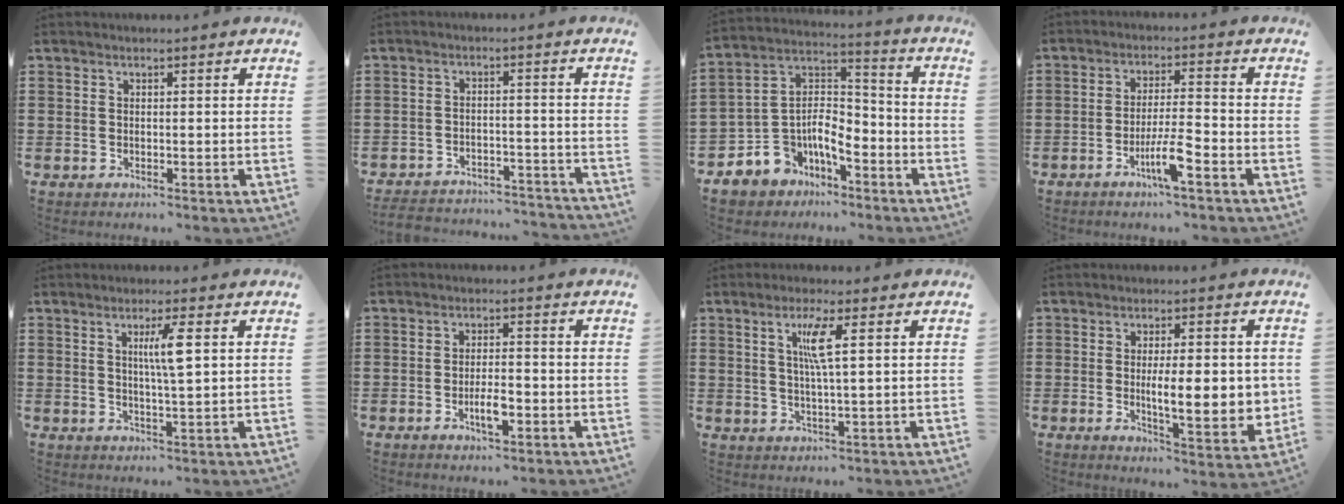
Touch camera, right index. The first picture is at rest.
{"total": 4.4, "force": [-4.3, 0.4, 0.7], "torque": [-0.021, -0.002, -0.090]}
{"total": 6.6, "force": [-3.9, 4.9, 2.2], "torque": [-0.069, -0.009, -0.078]}
{"total": 5.8, "force": [-3.1, 0.5, 4.9], "torque": [-0.100, -0.011, -0.058]}
{"total": 4.6, "force": [1.3, 0.2, 4.4], "torque": [-0.087, 0.002, 0.017]}
{"total": 4.4, "force": [-1.6, 1.3, 3.8], "torque": [-0.071, 0.004, -0.029]}
{"total": 4.6, "force": [1.5, 0.1, 4.4], "torque": [-0.090, 0.001, 0.020]}
{"total": 9.1, "force": [-0.1, 2.7, 8.7], "torque": [-0.119, -0.011, -0.004]}